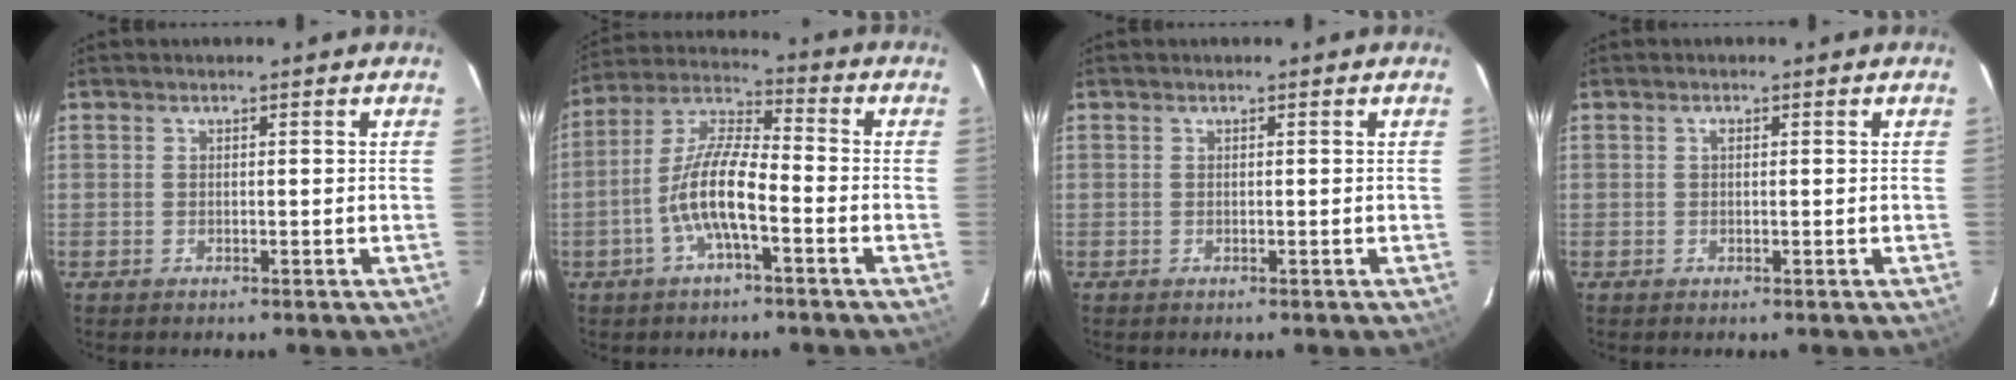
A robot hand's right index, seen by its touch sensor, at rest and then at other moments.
{"total": 11.0, "force": [-3.9, 2.8, 9.9], "torque": [-0.208, 0.007, -0.079]}
{"total": 0.0}
{"total": 0.6, "force": [0.2, 0.4, 0.5], "torque": [-0.009, 0.004, 0.002]}